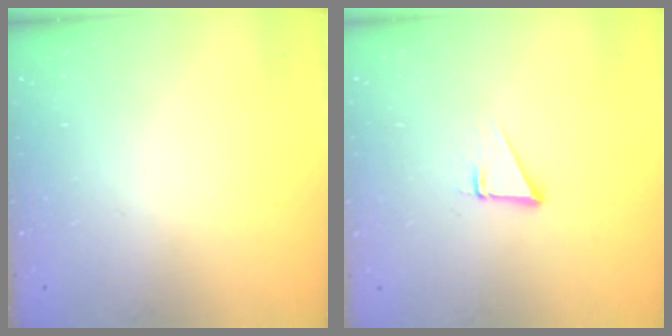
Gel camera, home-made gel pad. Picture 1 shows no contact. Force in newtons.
{"total": 1.9, "press": 1.9, "slide": 0.0}